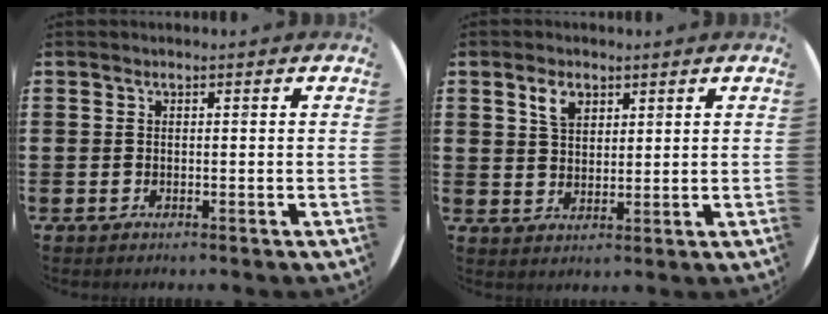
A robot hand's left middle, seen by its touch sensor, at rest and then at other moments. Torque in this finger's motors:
{"motor_torque": [0.38, -0.17, -0.20, -0.09]}